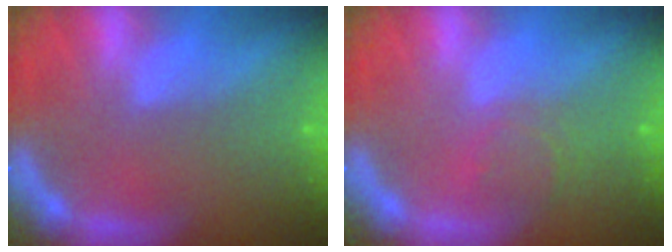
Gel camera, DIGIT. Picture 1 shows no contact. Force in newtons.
{"total": 2.4}